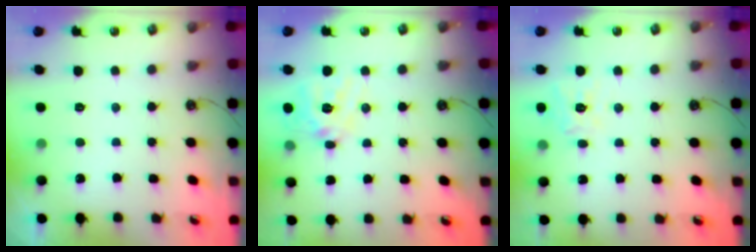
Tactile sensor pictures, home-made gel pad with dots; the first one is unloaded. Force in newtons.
{"total": 13.4, "press": 13.2, "slide": 1.9}
{"total": 11.3, "press": 11.3, "slide": 1.1}